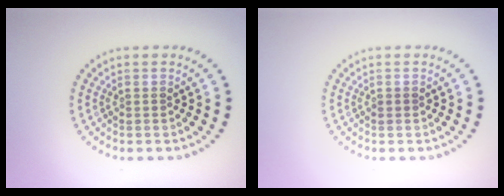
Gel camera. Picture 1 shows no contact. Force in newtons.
{"total": 0.6, "press": 0.6, "slide": 0.2}